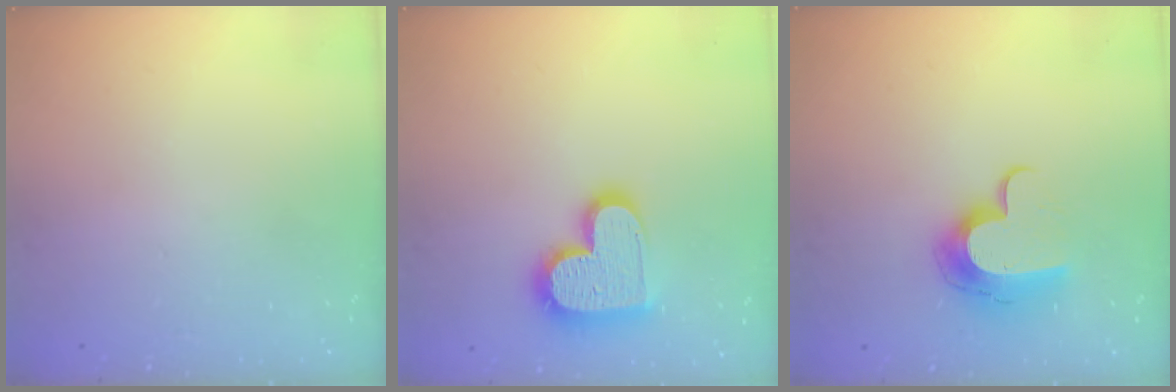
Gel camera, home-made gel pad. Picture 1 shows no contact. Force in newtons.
{"total": 17.1, "press": 17.1, "slide": 1.1}
{"total": 12.2, "press": 12.2, "slide": 0.3}